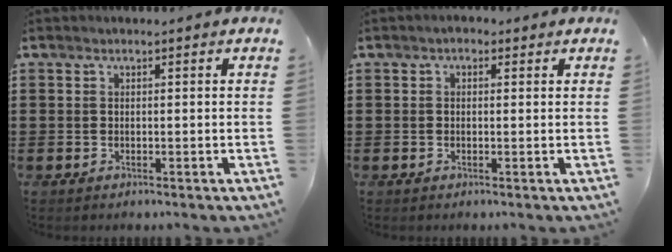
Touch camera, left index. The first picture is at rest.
{"total": 1.0, "force": [0.0, 0.8, 0.6], "torque": [-0.015, 0.006, -0.001]}